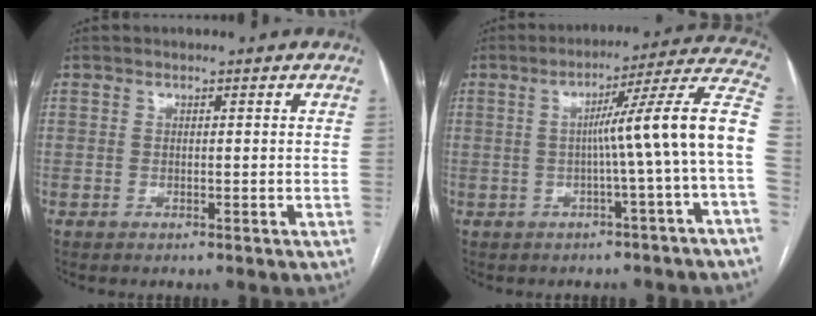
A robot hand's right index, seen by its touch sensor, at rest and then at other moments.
{"total": 12.3, "force": [-1.5, -2.2, 12.0], "torque": [-0.150, 0.024, -0.026]}